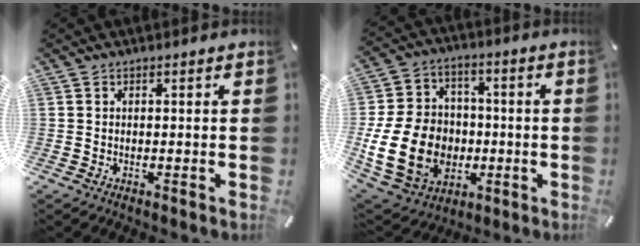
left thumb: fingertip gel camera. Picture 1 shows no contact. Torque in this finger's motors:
{"motor_torque": [0.53, 1.80, 1.60, -1.16, 0.33]}